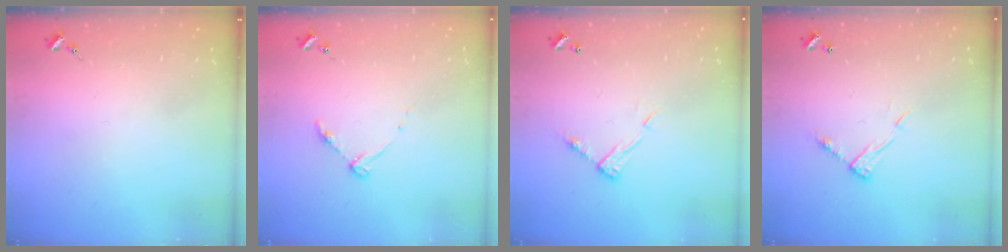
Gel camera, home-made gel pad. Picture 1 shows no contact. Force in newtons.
{"total": 4.6, "press": 4.5, "slide": 0.6}
{"total": 7.6, "press": 7.6, "slide": 0.1}
{"total": 7.6, "press": 7.6, "slide": 0.1}